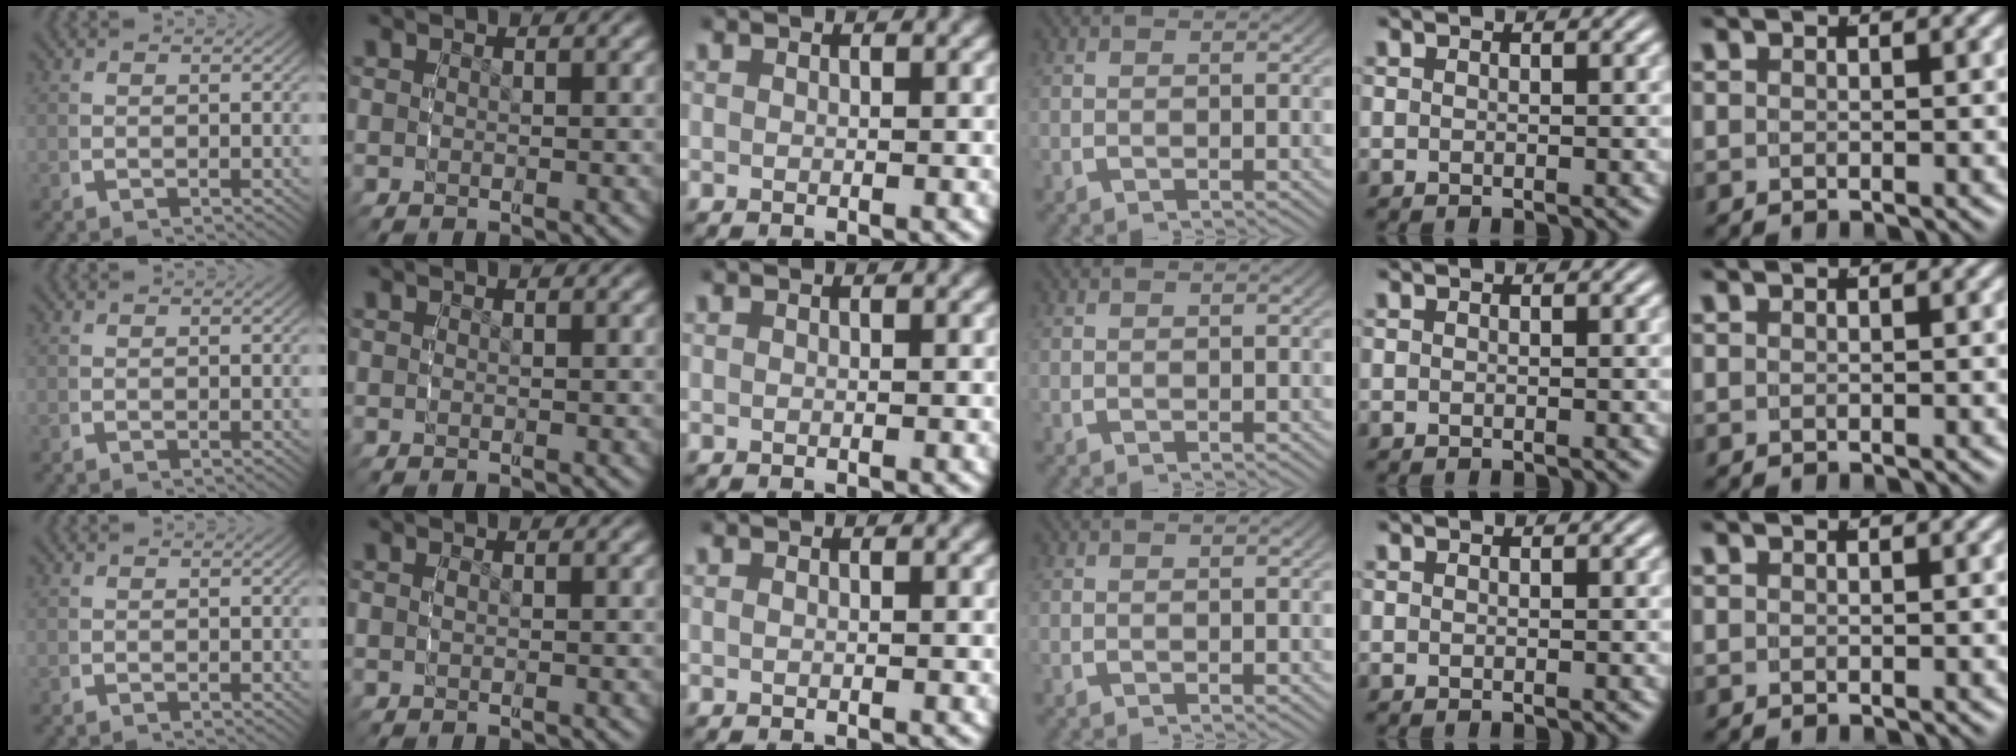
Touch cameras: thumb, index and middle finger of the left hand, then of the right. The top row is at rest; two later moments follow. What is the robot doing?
{"motion": "grasp_and_lifting", "object": "backpack"}